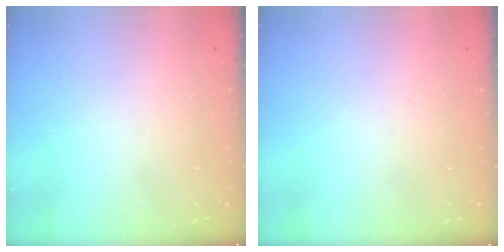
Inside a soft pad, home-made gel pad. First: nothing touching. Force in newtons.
{"total": 0.0}